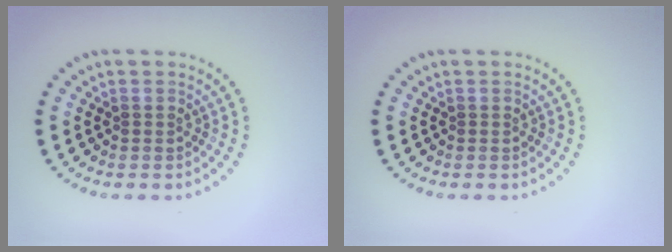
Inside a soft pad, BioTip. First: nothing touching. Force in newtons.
{"total": 0.0}